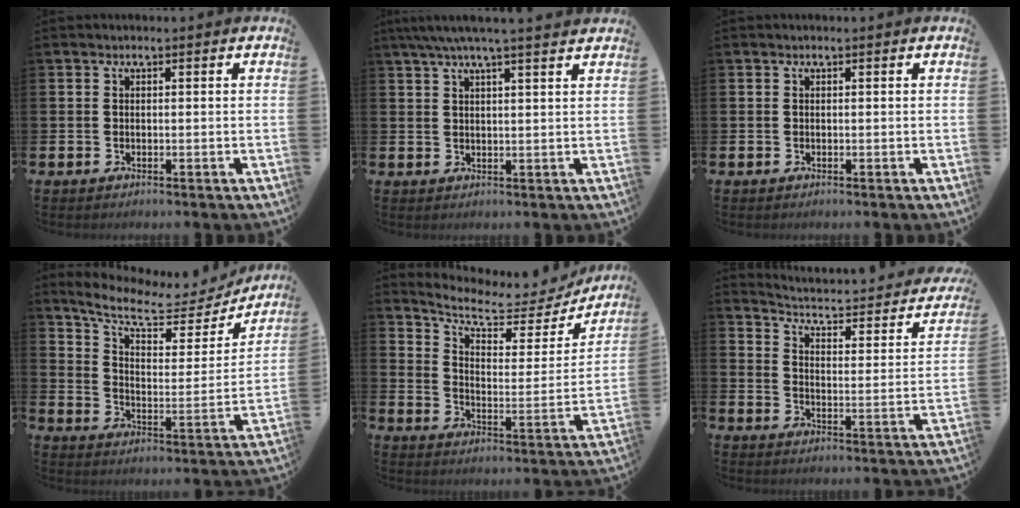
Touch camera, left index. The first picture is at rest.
{"total": 4.7, "force": [4.1, -0.2, 2.4], "torque": [-0.061, -0.006, 0.076]}
{"total": 0.0}
{"total": 8.5, "force": [7.2, 2.6, 3.6], "torque": [-0.090, -0.052, 0.115]}
{"total": 6.7, "force": [5.9, 2.1, 2.4], "torque": [-0.065, -0.052, 0.091]}
{"total": 3.7, "force": [3.0, 1.3, 1.6], "torque": [-0.053, -0.030, 0.039]}